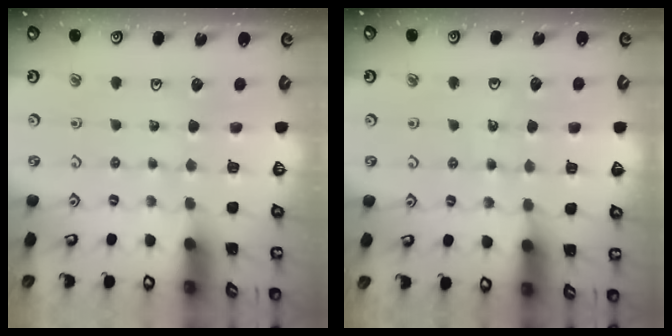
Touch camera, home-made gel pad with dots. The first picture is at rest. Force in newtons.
{"total": 6.0, "press": 5.4, "slide": 2.7}